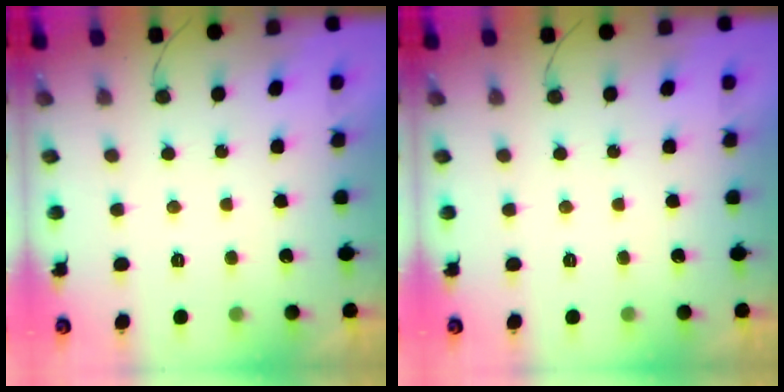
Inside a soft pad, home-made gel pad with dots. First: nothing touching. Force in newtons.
{"total": 0.0}